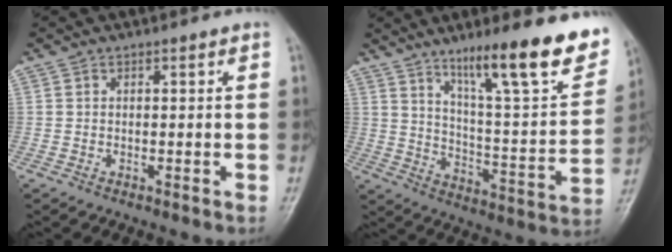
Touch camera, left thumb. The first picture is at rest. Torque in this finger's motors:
{"motor_torque": [1.17, 1.08, 1.48, -1.29, 0.12]}